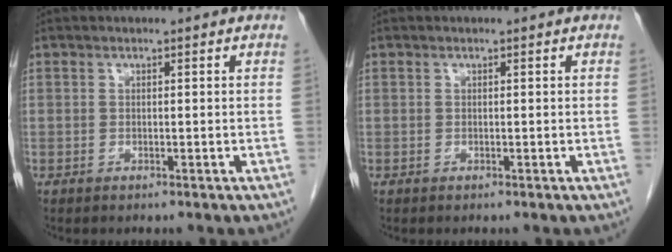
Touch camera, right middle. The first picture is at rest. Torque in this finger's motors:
{"motor_torque": [-0.01, -0.01, 0.00, 0.00]}